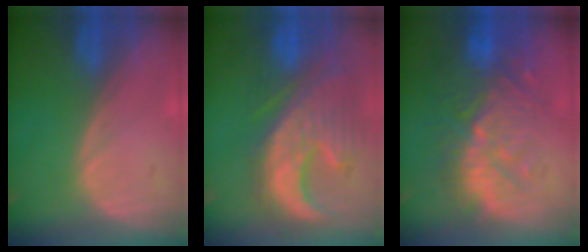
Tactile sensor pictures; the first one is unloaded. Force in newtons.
{"total": 12.4, "press": 11.2, "slide": 5.4}
{"total": 11.0, "press": 9.9, "slide": 4.7}